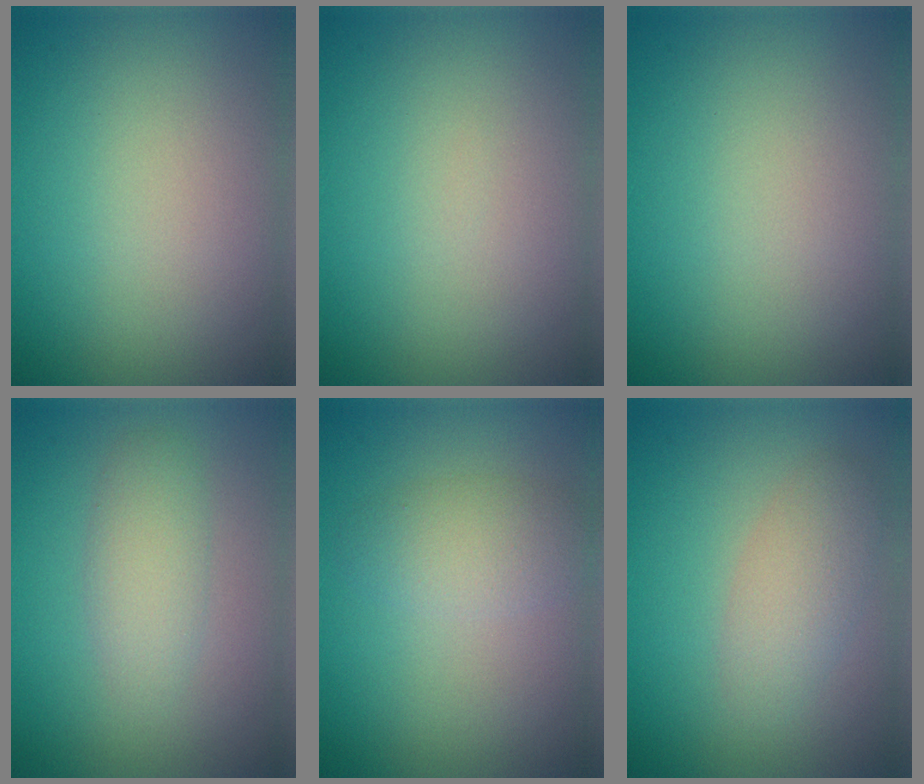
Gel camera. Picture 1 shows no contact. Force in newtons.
{"total": 0.0}
{"total": 0.0}
{"total": 2.4, "press": 2.4, "slide": 0.1}
{"total": 2.5, "press": 2.5, "slide": 0.2}
{"total": 2.5, "press": 2.5, "slide": 0.1}